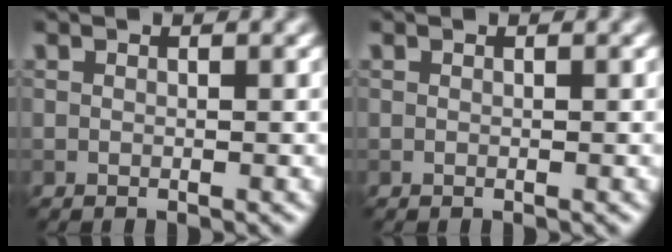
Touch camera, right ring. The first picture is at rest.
{"total": 0.0}